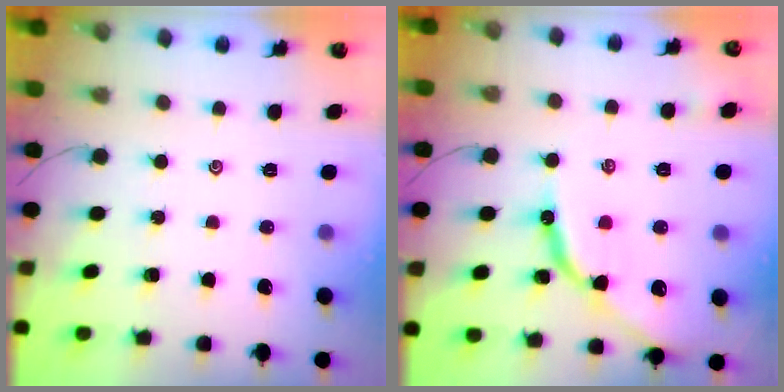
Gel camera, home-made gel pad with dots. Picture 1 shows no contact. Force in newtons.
{"total": 11.8, "press": 11.7, "slide": 1.2}